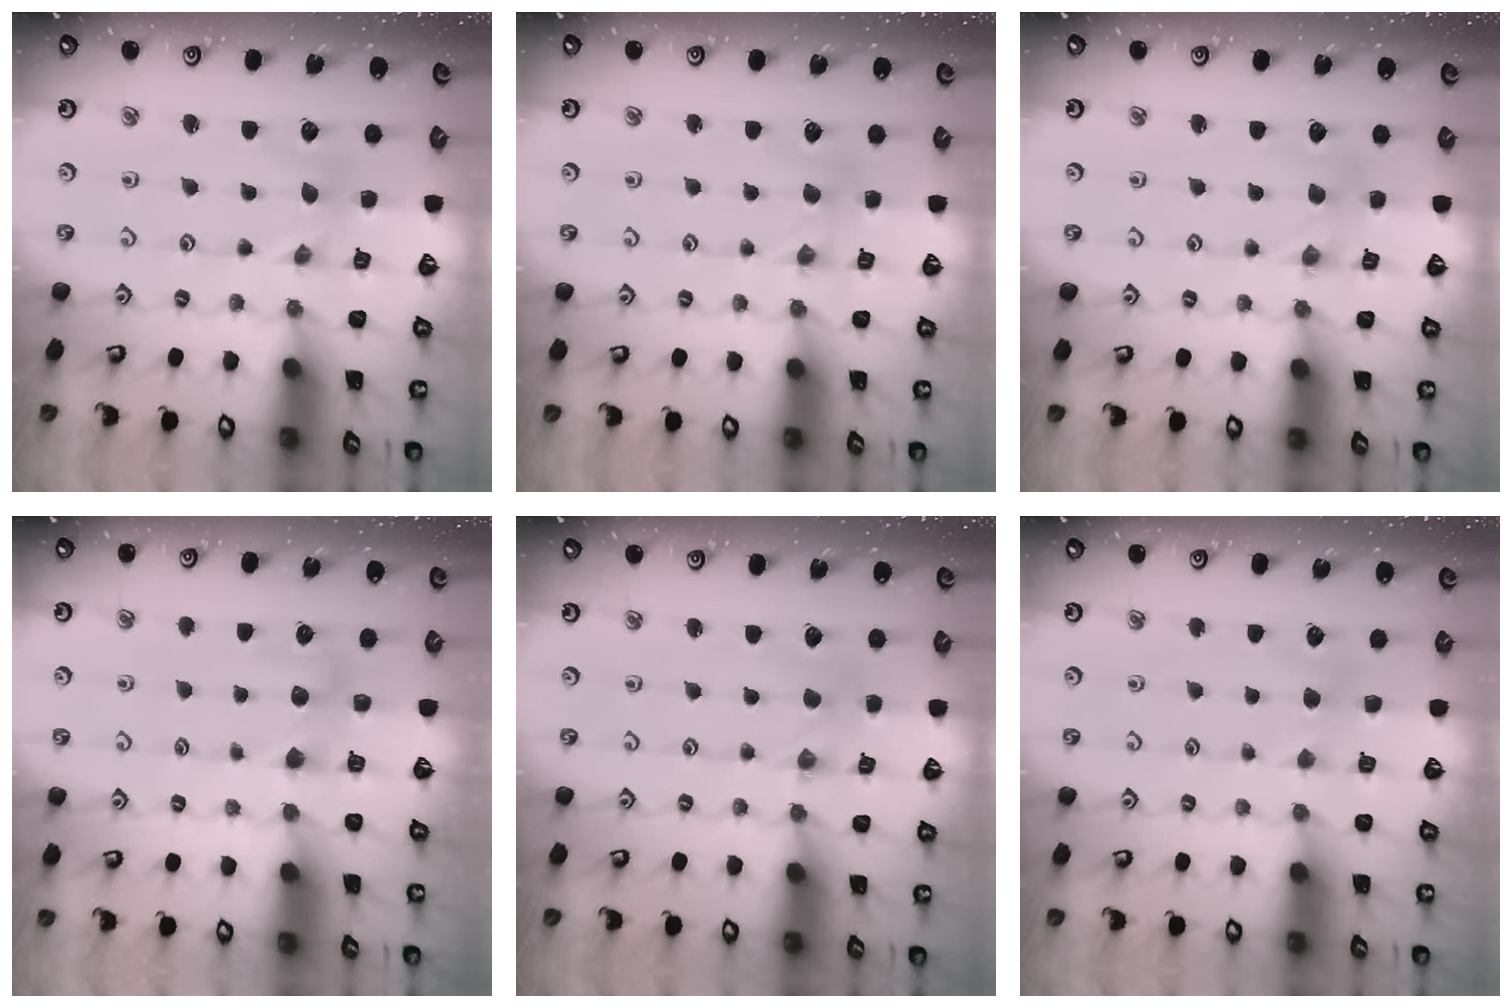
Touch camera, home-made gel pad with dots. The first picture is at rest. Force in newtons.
{"total": 1.5, "press": 1.5, "slide": 0.2}
{"total": 0.0}
{"total": 3.6, "press": 3.6, "slide": 0.5}
{"total": 0.0}
{"total": 2.5, "press": 2.4, "slide": 0.4}